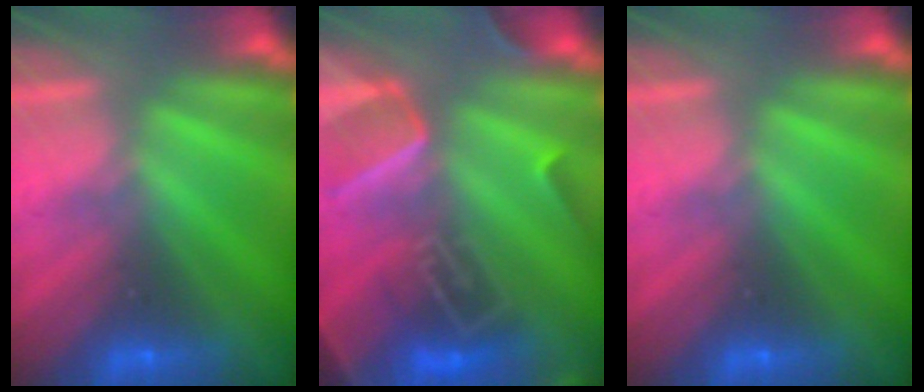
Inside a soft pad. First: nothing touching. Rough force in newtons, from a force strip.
{"total": 6.8}
{"total": 0.0}